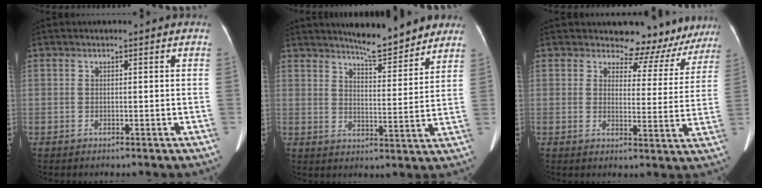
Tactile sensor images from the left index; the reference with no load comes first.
{"total": 10.0, "force": [9.1, 1.3, 3.9], "torque": [-0.053, -0.008, 0.124]}
{"total": 10.0, "force": [9.3, 3.7, 0.2], "torque": [0.023, -0.022, 0.083]}